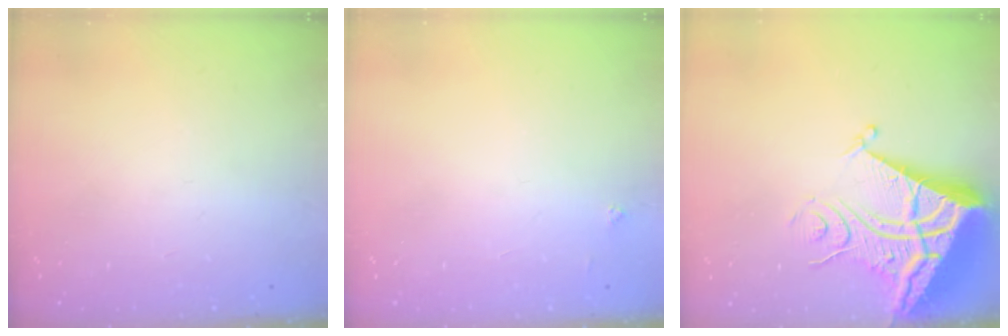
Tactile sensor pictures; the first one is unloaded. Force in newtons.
{"total": 3.8, "press": 3.8, "slide": 0.4}
{"total": 12.2, "press": 12.1, "slide": 1.3}